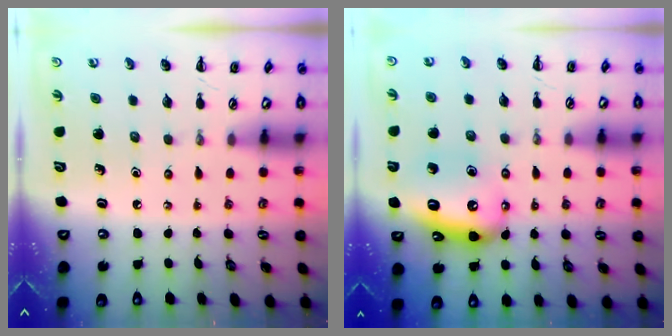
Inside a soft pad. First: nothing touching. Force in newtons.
{"total": 11.6, "press": 11.6, "slide": 1.2}